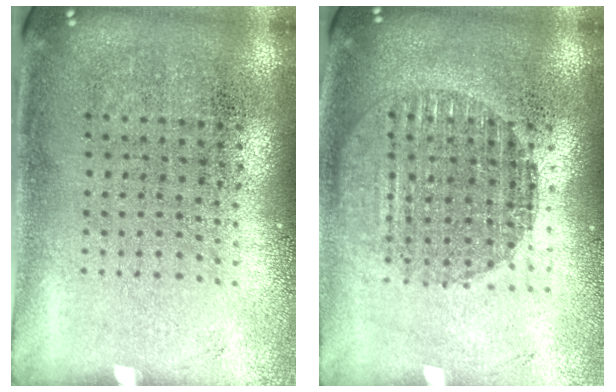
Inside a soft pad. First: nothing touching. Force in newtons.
{"total": 1.5, "press": 1.3, "slide": 0.7}